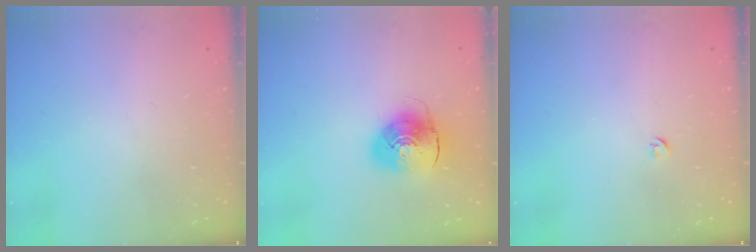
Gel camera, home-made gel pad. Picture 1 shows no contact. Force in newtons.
{"total": 10.8, "press": 10.6, "slide": 1.8}
{"total": 3.4, "press": 3.4, "slide": 0.5}